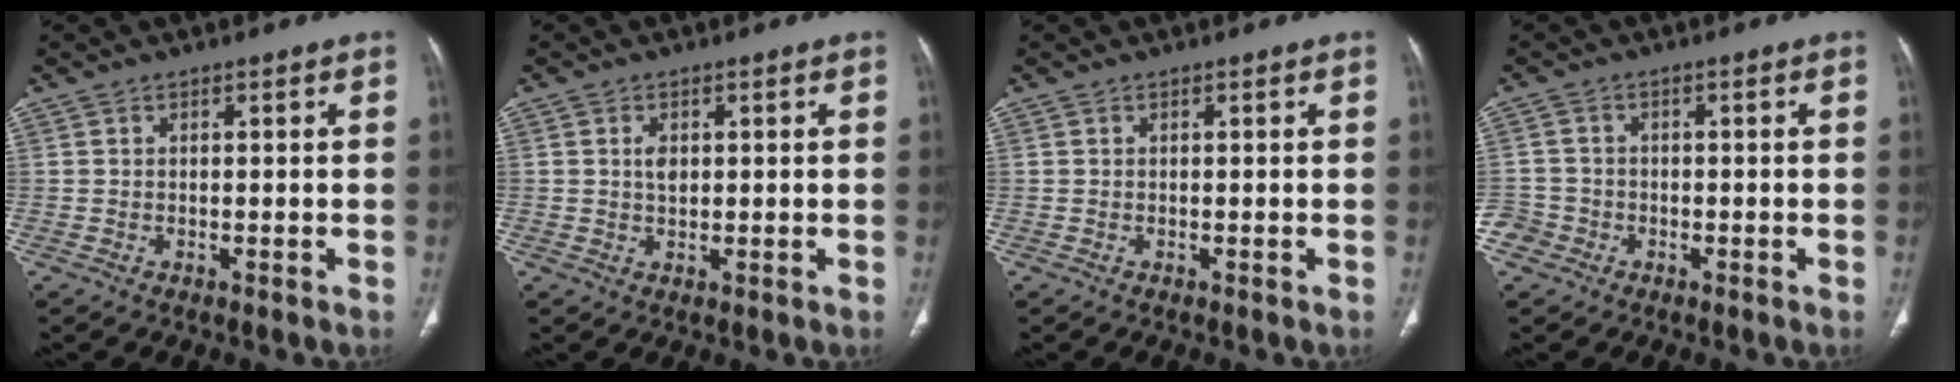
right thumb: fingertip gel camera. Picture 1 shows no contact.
{"total": 2.3, "force": [0.5, 1.6, 1.6], "torque": [-0.023, -0.001, 0.009]}
{"total": 0.0}
{"total": 3.9, "force": [-1.8, 3.4, 0.5], "torque": [0.002, 0.017, -0.039]}